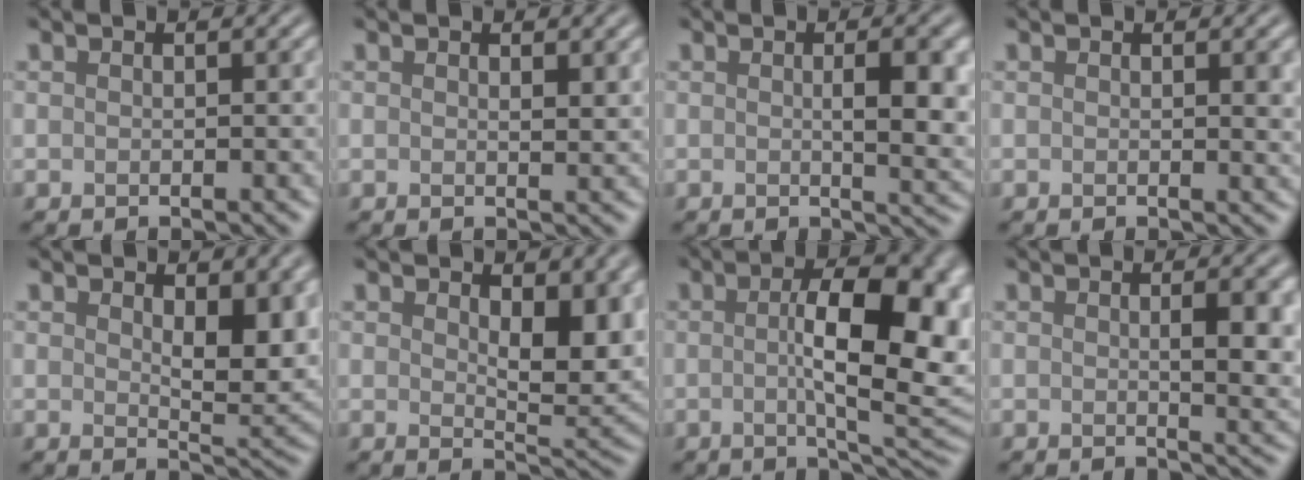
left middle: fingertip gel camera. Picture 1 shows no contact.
{"total": 0.7, "force": [0.5, 0.1, 0.5], "torque": [-0.005, -0.003, 0.009]}
{"total": 5.0, "force": [0.4, 1.3, 4.8], "torque": [-0.062, 0.001, 0.008]}
{"total": 1.4, "force": [0.3, 0.2, 1.3], "torque": [-0.013, -0.001, 0.004]}
{"total": 5.3, "force": [1.5, 2.4, 4.5], "torque": [-0.066, -0.008, 0.031]}
{"total": 6.0, "force": [1.7, 2.9, 4.9], "torque": [-0.074, -0.010, 0.033]}
{"total": 10.6, "force": [0.3, 3.4, 10.0], "torque": [-0.137, 0.000, 0.008]}
{"total": 4.1, "force": [0.5, 1.0, 4.0], "torque": [-0.050, 0.000, 0.009]}